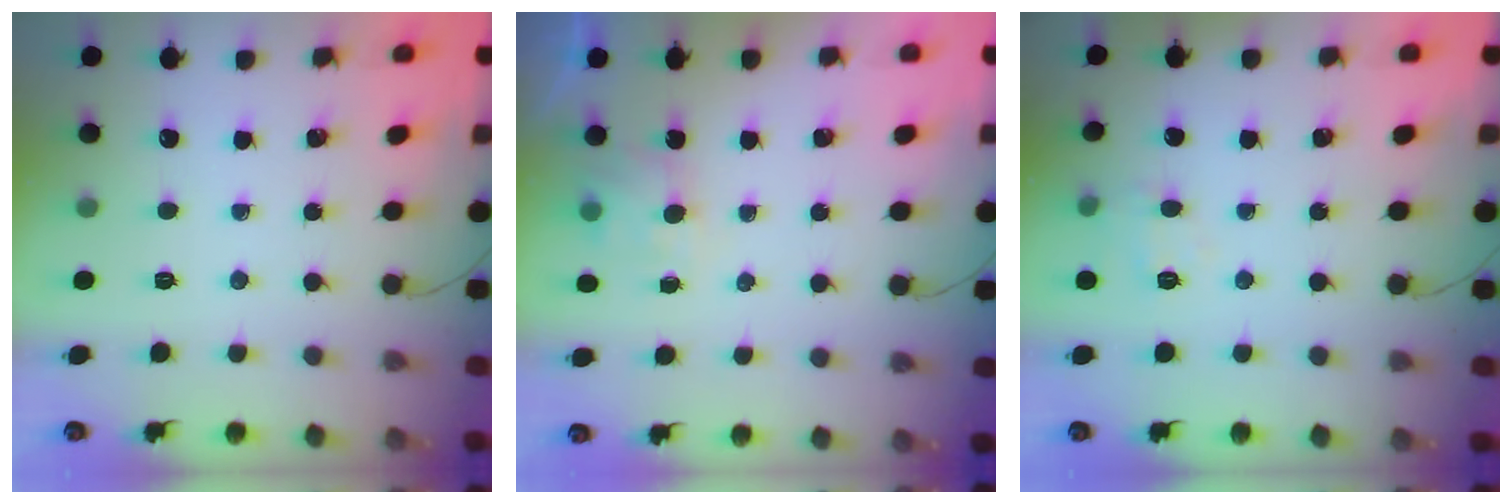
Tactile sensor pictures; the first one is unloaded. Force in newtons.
{"total": 2.2, "press": 2.0, "slide": 0.9}
{"total": 5.1, "press": 4.9, "slide": 1.3}